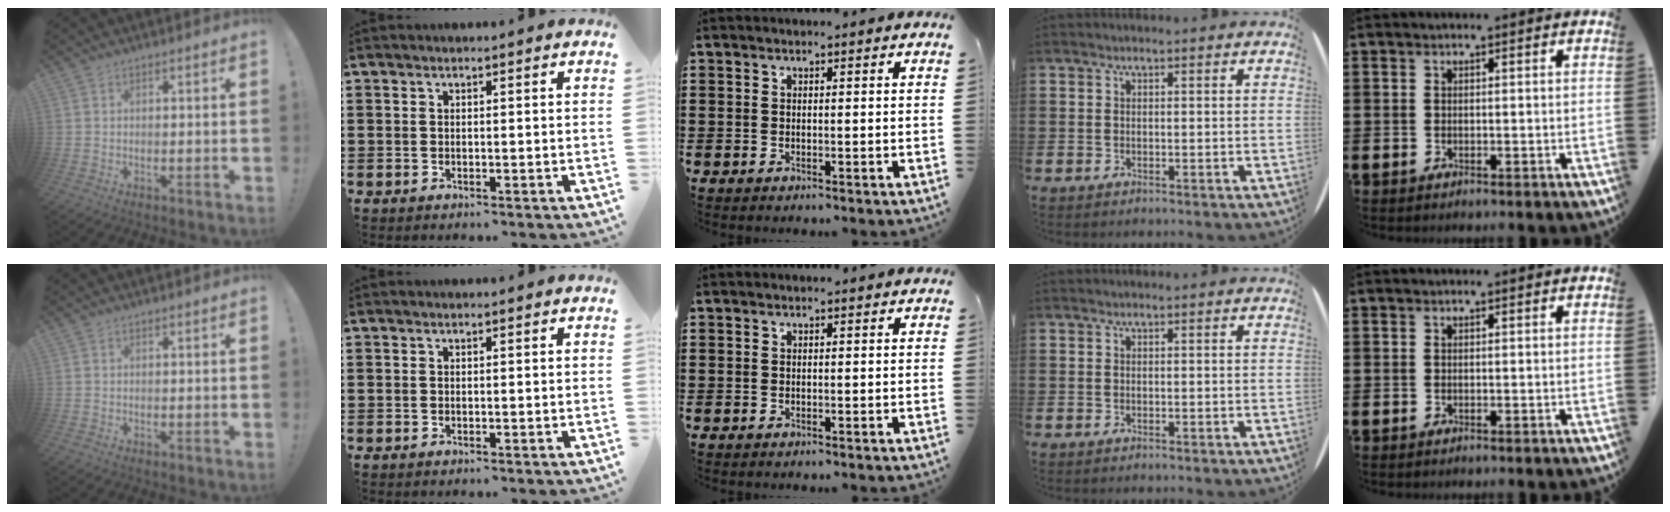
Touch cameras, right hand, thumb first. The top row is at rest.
{}